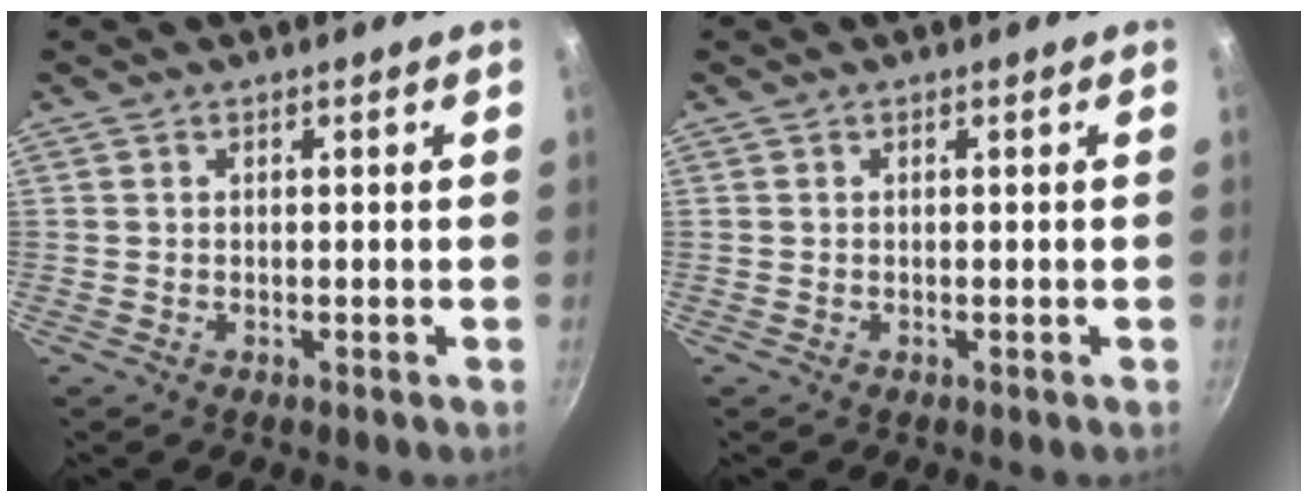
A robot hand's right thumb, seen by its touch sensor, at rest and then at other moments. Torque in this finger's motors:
{"motor_torque": [0.02, 0.02, 0.00, 0.00, 0.01]}